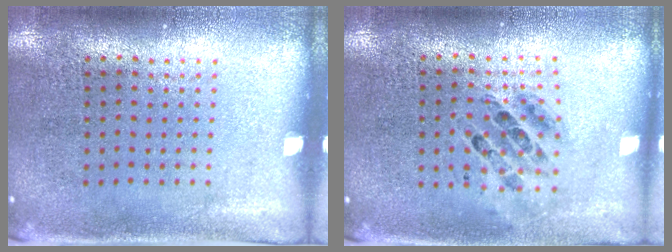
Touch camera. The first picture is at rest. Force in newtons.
{"total": 0.6, "press": 0.6, "slide": 0.1}